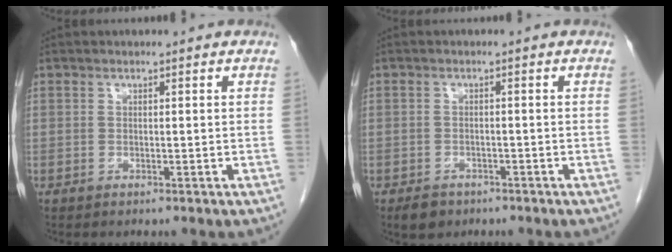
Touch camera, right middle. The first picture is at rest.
{"total": 2.8, "force": [-2.0, 1.8, 0.8], "torque": [-0.017, 0.001, -0.026]}